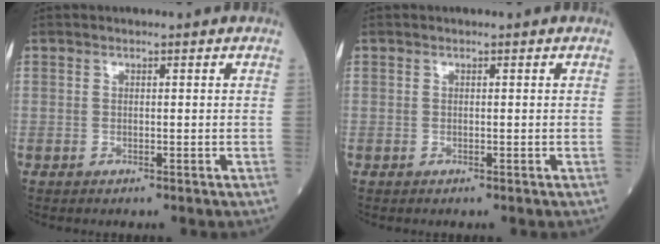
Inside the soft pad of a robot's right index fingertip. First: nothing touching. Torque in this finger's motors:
{"motor_torque": [0.00, 0.00, 0.00, -0.01]}